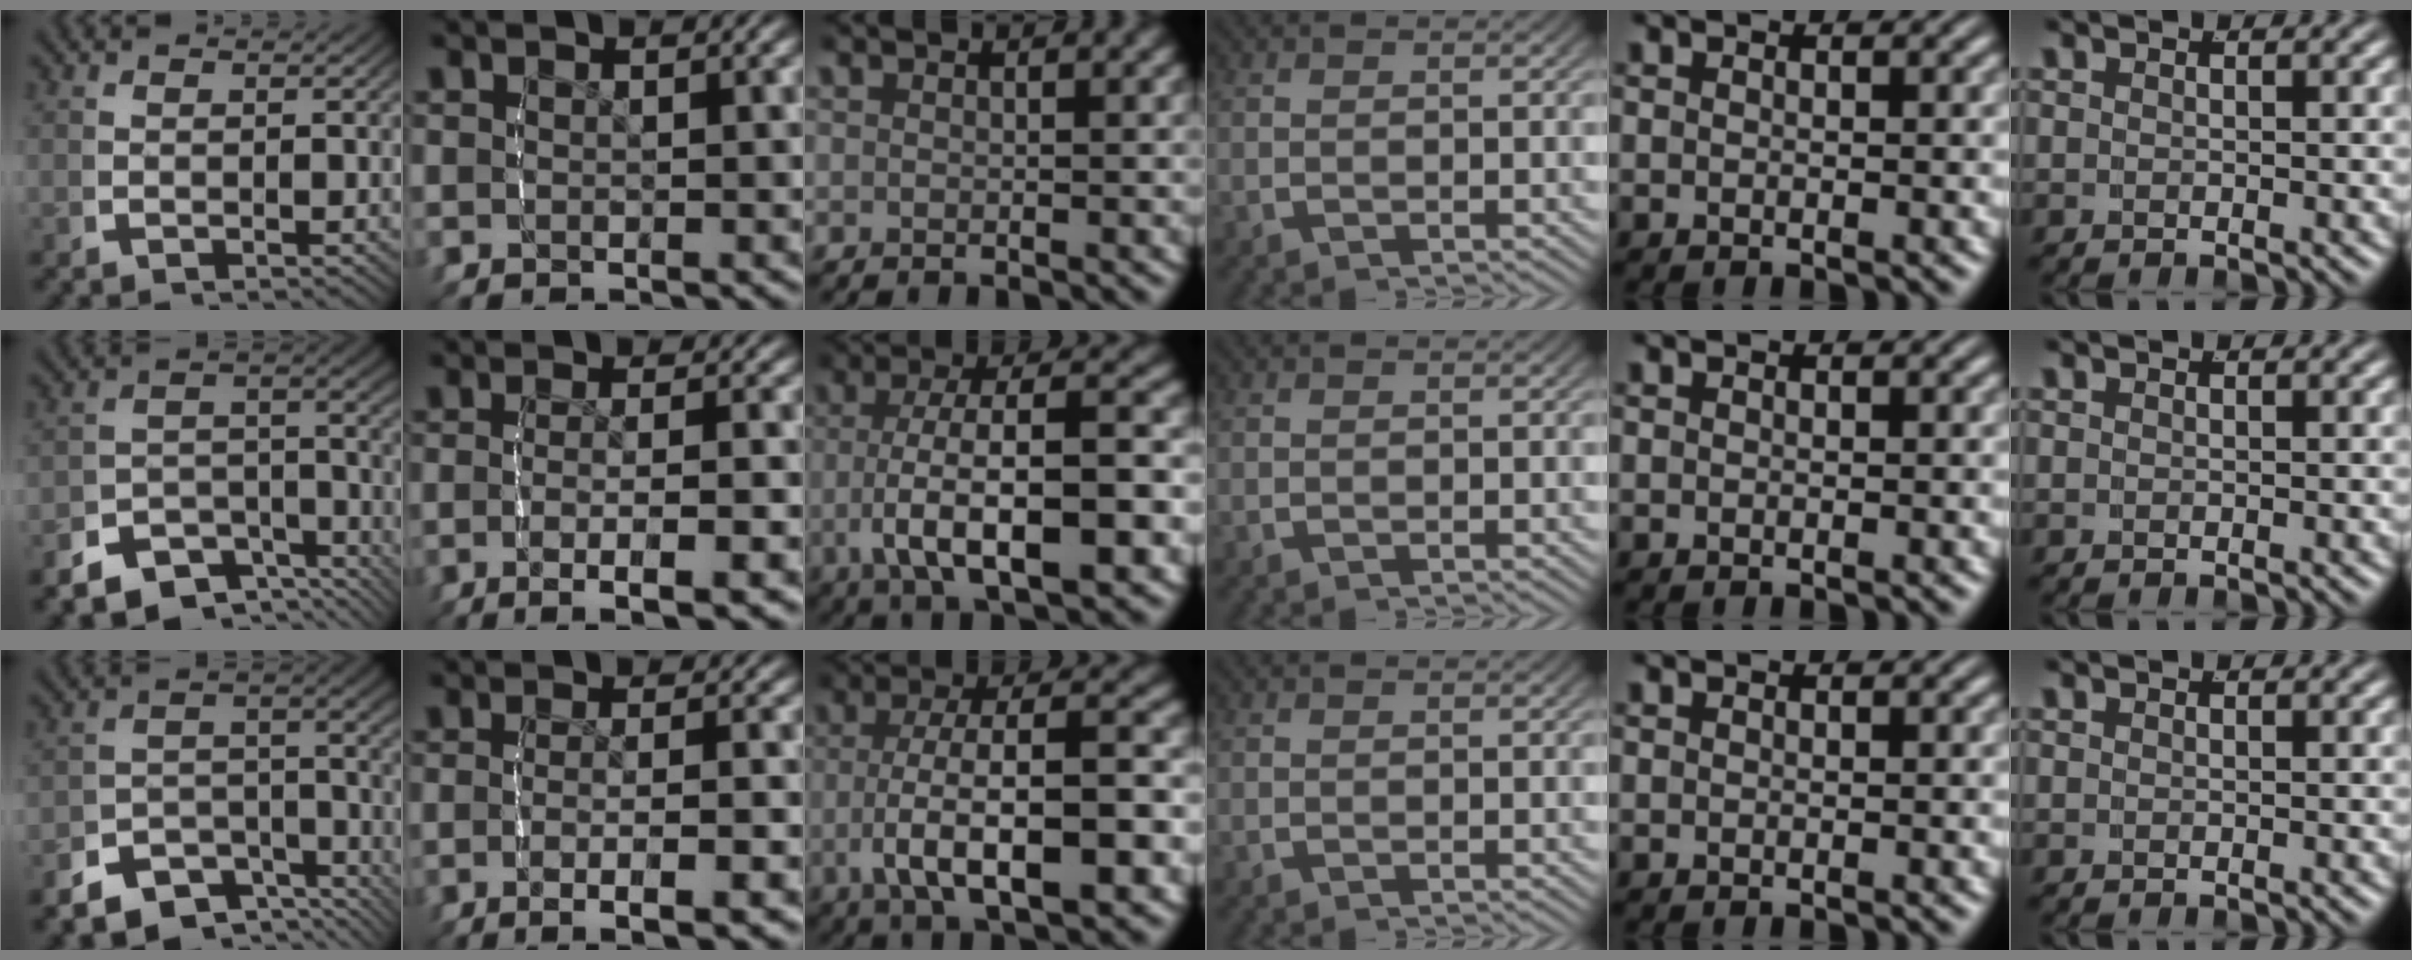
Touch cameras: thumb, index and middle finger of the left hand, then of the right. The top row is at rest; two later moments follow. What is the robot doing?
{"motion": "lift_and_place", "object": "bandage"}